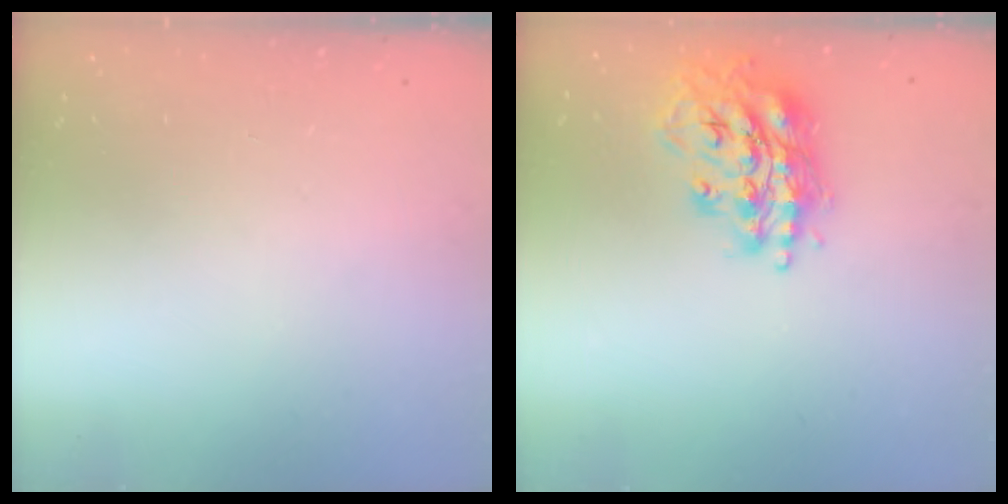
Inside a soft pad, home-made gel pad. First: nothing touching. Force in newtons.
{"total": 17.1, "press": 17.0, "slide": 1.4}